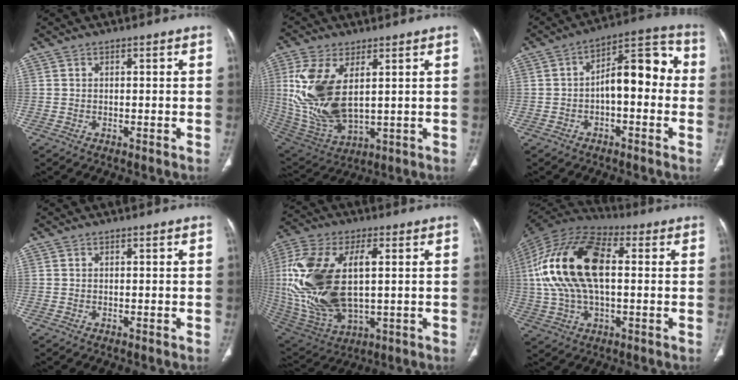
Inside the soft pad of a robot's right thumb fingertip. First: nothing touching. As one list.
[{"total": 16.6, "force": [3.1, 8.5, 13.9], "torque": [-0.296, -0.016, 0.080]}, {"total": 11.8, "force": [-0.8, 5.8, 10.2], "torque": [-0.124, 0.049, -0.020]}, {"total": 0.0}, {"total": 24.1, "force": [1.7, 12.2, 20.7], "torque": [-0.448, -0.008, 0.040]}, {"total": 21.7, "force": [2.4, 11.4, 18.3], "torque": [-0.371, 0.023, 0.037]}]